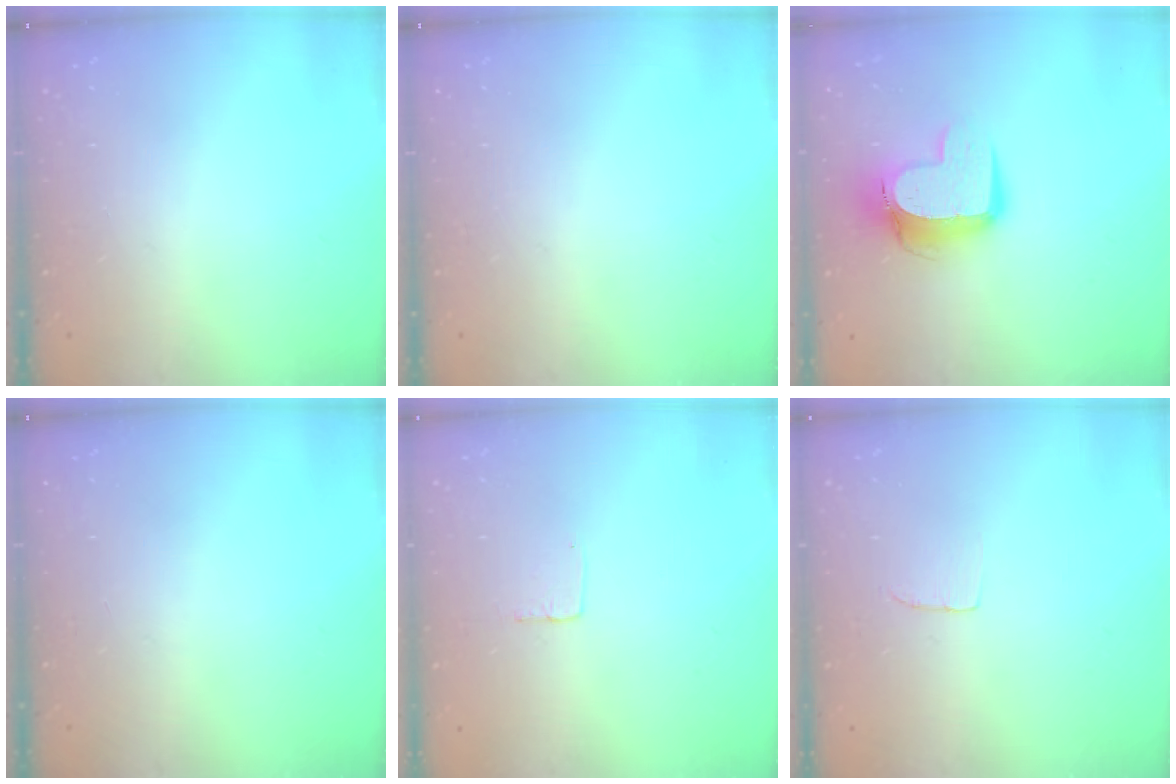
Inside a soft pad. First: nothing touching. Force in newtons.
{"total": 0.0}
{"total": 12.2, "press": 12.1, "slide": 1.2}
{"total": 0.0}
{"total": 2.7, "press": 2.7, "slide": 0.1}
{"total": 3.1, "press": 3.0, "slide": 0.3}